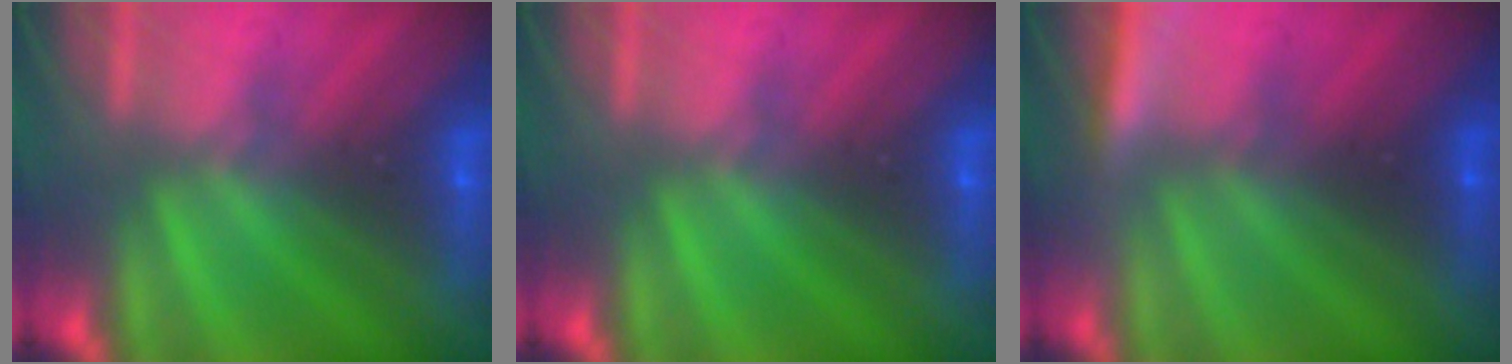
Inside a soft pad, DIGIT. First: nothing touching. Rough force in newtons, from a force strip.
{"total": 0.0}
{"total": 4.3}